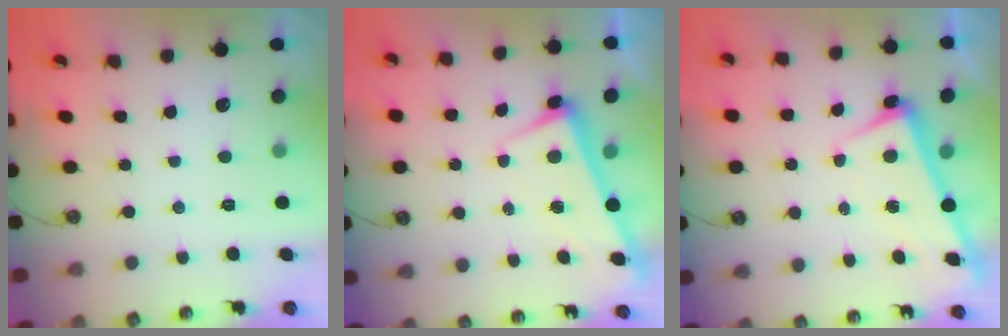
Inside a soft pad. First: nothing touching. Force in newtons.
{"total": 2.6, "press": 2.5, "slide": 0.7}
{"total": 2.4, "press": 2.2, "slide": 0.9}